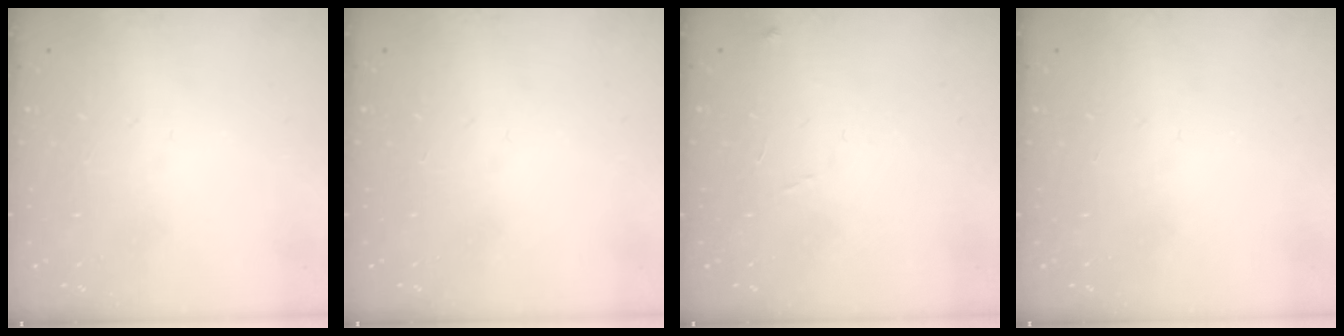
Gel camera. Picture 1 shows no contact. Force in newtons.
{"total": 0.0}
{"total": 6.2, "press": 6.2, "slide": 0.8}
{"total": 0.0}